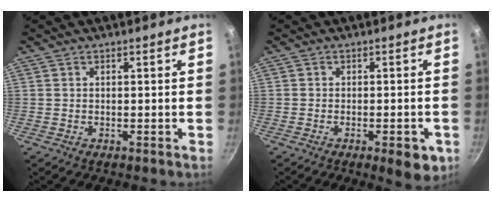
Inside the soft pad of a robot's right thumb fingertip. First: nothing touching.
{"total": 6.2, "force": [-2.6, 2.5, 5.0], "torque": [-0.044, 0.011, -0.029]}